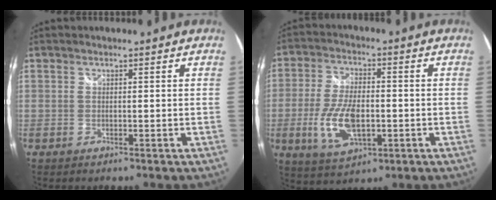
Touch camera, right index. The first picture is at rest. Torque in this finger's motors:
{"motor_torque": [0.43, -0.07, 0.32, 0.11]}